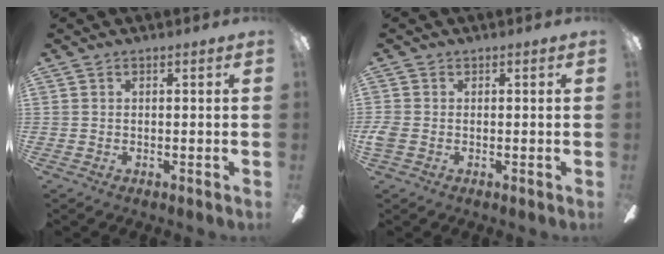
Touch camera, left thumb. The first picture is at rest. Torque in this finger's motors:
{"motor_torque": [-0.21, 0.21, 0.10, -0.12, 0.00]}